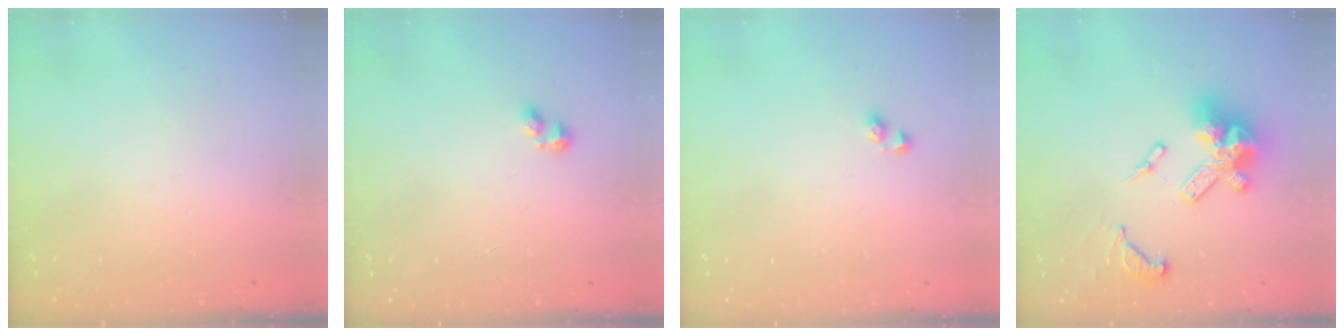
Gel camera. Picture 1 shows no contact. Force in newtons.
{"total": 2.2, "press": 2.1, "slide": 0.6}
{"total": 2.9, "press": 2.7, "slide": 1.1}
{"total": 16.7, "press": 16.6, "slide": 1.8}